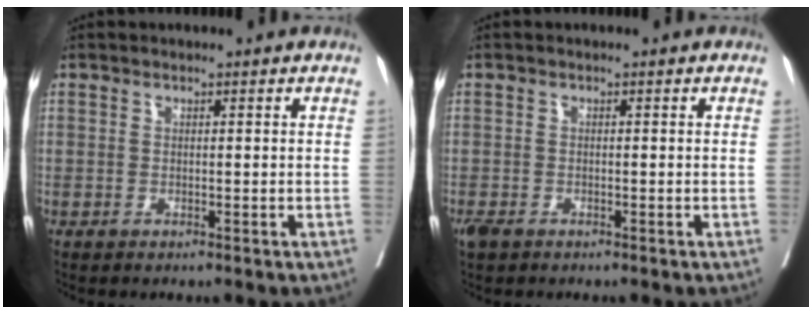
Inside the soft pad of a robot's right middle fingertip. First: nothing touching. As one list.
[{"total": 2.7, "force": [-1.8, 1.4, 1.4], "torque": [-0.036, -0.009, -0.032]}]